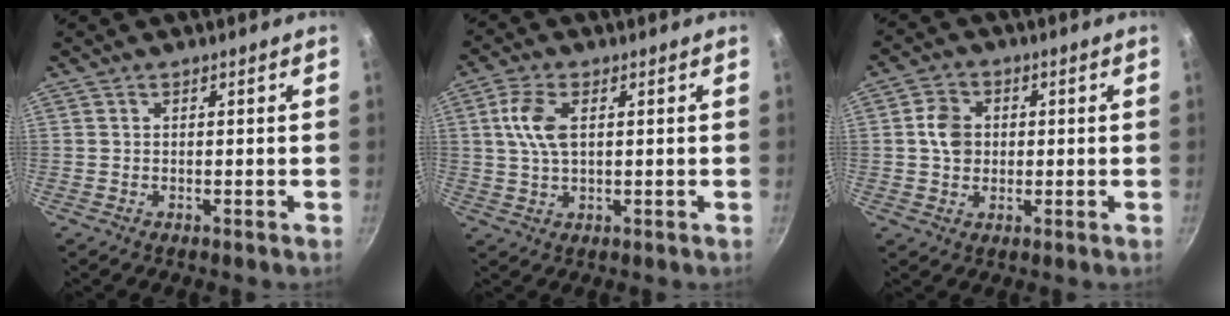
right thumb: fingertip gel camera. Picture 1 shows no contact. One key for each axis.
{"total": 6.6, "fx": 1.4, "fy": 3.4, "fz": 5.5, "tx": -0.112, "ty": 0.005, "tz": 0.027}
{"total": 5.8, "fx": 0.4, "fy": 4.9, "fz": 3.2, "tx": -0.038, "ty": 0.008, "tz": 0.000}